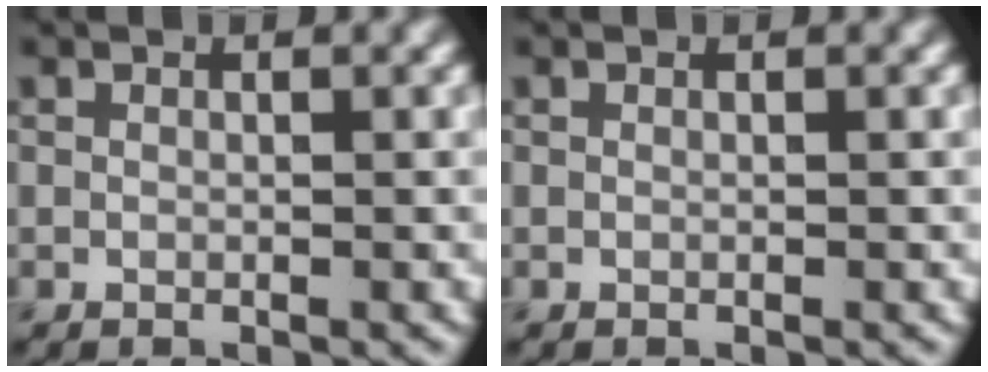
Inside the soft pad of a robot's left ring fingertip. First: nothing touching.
{"total": 0.0}